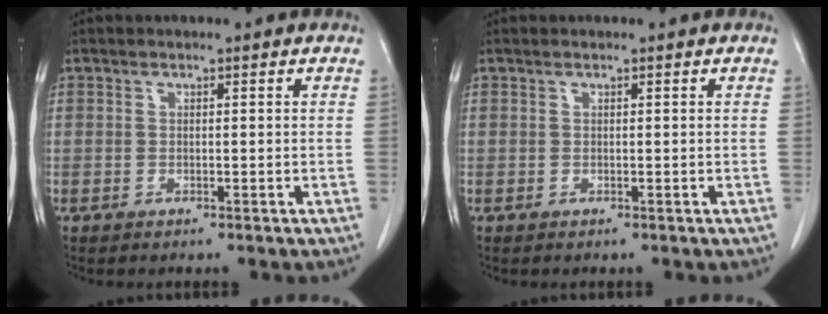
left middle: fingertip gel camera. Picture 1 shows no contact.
{"total": 0.0}